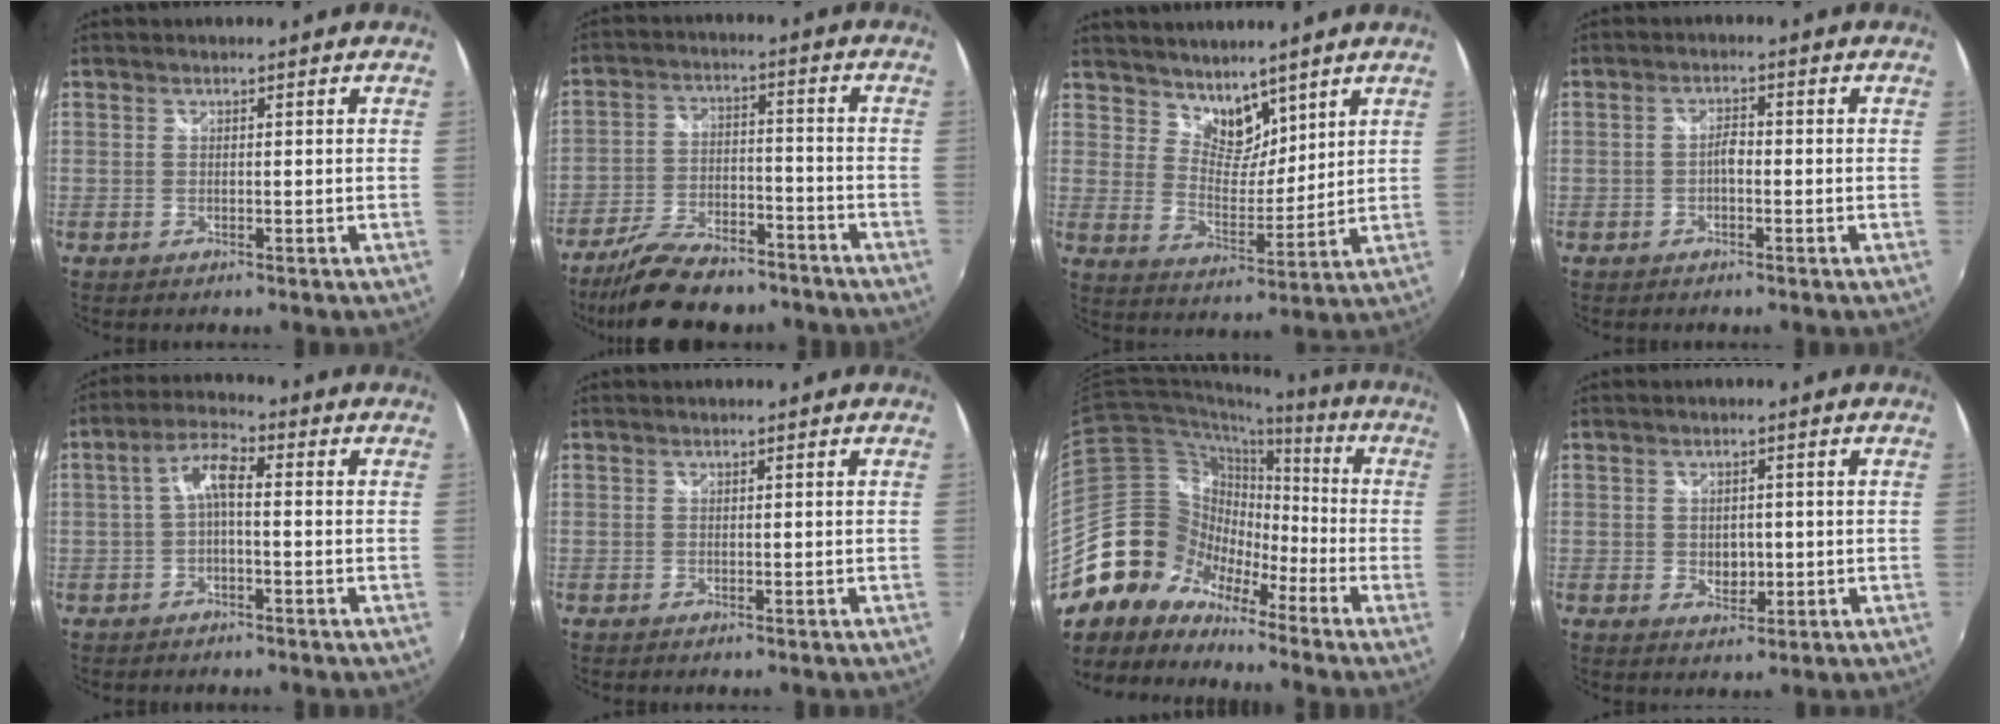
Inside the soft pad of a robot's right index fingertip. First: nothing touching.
{"total": 16.3, "force": [-13.3, 5.9, 7.4], "torque": [-0.155, -0.008, -0.208]}
{"total": 8.0, "force": [6.7, 3.4, 2.6], "torque": [-0.032, 0.000, 0.125]}
{"total": 1.9, "force": [-0.8, 0.9, 1.5], "torque": [-0.030, 0.005, -0.017]}
{"total": 5.0, "force": [-0.7, 1.6, 4.7], "torque": [-0.098, 0.017, -0.016]}
{"total": 0.0}
{"total": 14.4, "force": [-10.0, 10.0, 2.6], "torque": [-0.068, 0.044, -0.204]}
{"total": 3.6, "force": [-0.3, 2.8, 2.3], "torque": [-0.035, -0.001, -0.003]}